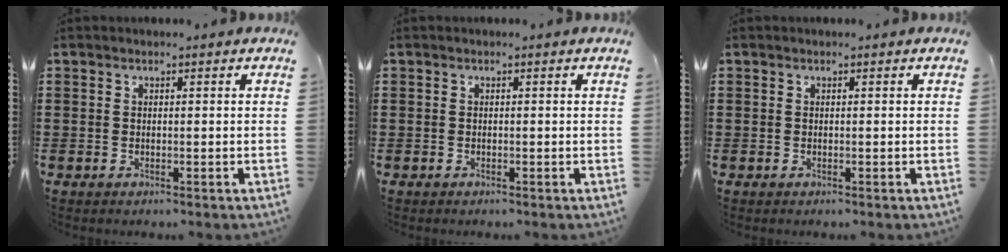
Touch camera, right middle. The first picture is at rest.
{"total": 0.0}
{"total": 0.0}